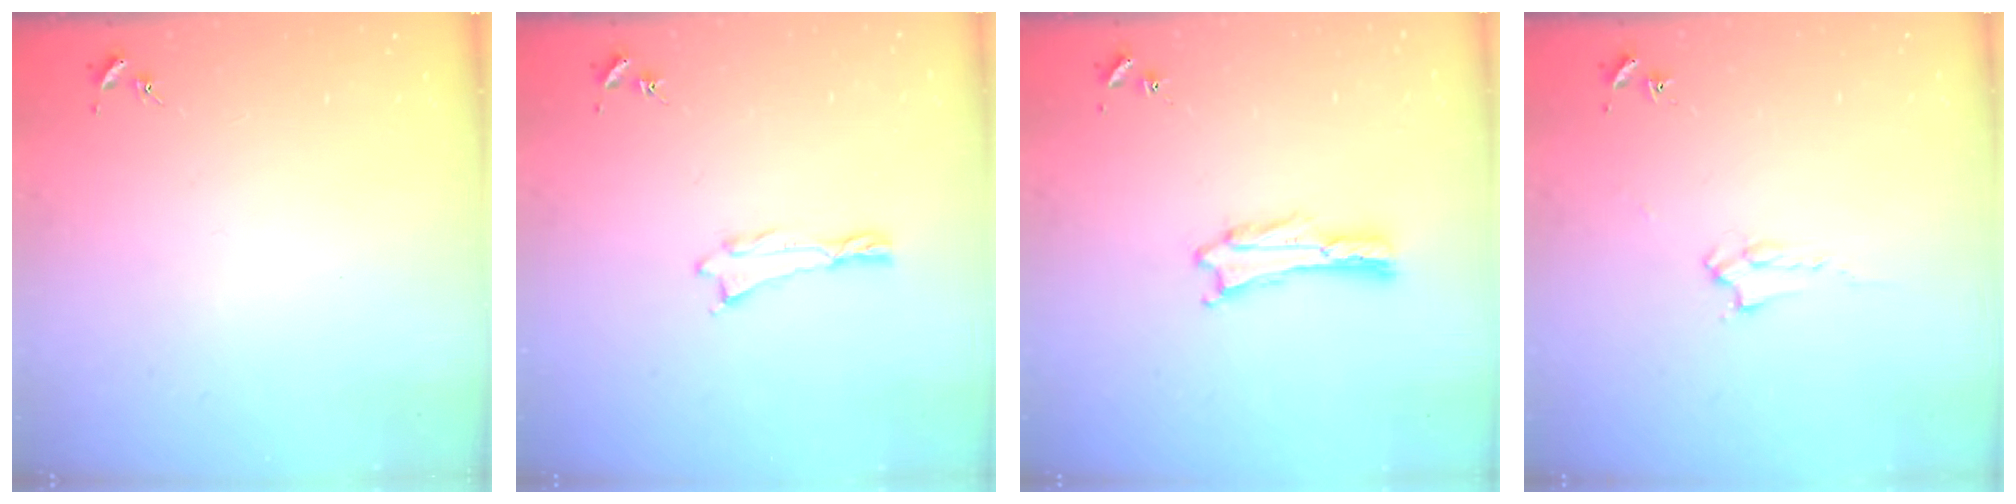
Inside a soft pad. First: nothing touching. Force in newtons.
{"total": 0.0}
{"total": 0.0}
{"total": 2.0, "press": 2.0, "slide": 0.2}